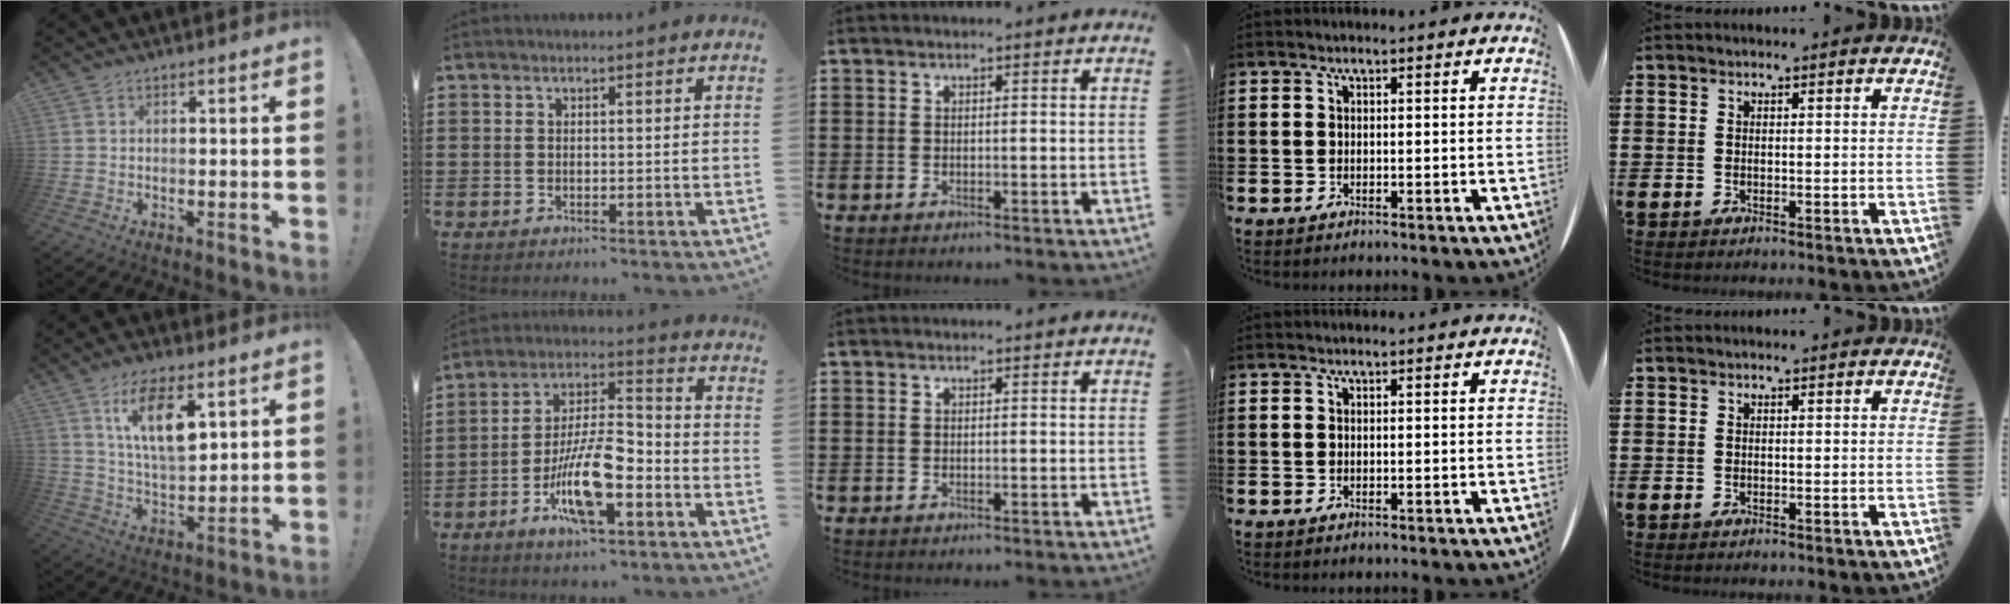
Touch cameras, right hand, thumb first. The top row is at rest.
{"thumb": {"total": 13.4, "force": [6.0, 5.5, 10.6], "torque": [-0.191, -0.015, 0.105]}, "index": {"total": 12.4, "force": [-5.4, 4.1, 10.4], "torque": [-0.210, 0.004, -0.097]}}